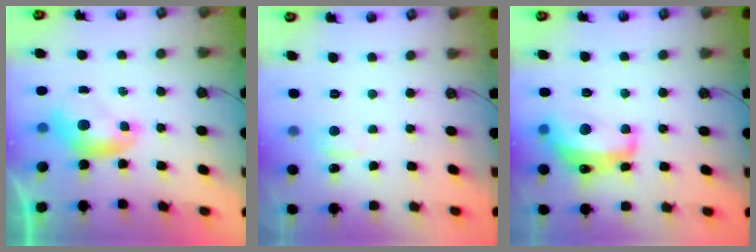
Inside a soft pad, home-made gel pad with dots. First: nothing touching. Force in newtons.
{"total": 1.6, "press": 1.5, "slide": 0.5}
{"total": 10.7, "press": 10.6, "slide": 1.5}